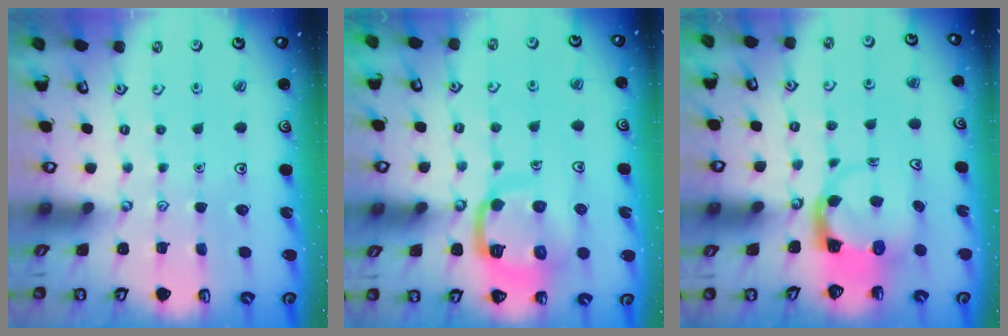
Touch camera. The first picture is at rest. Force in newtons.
{"total": 12.5, "press": 12.4, "slide": 1.5}
{"total": 3.7, "press": 3.6, "slide": 0.6}